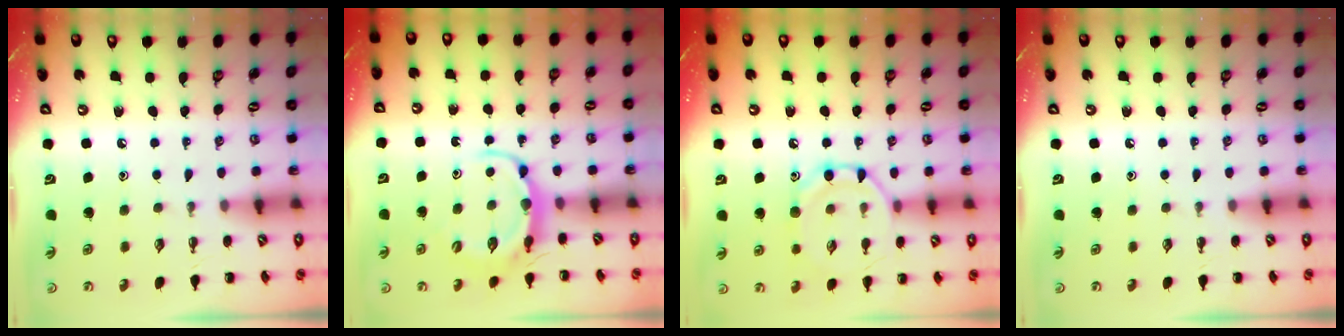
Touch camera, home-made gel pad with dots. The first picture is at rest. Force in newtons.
{"total": 5.9, "press": 5.8, "slide": 1.0}
{"total": 11.4, "press": 11.3, "slide": 0.8}
{"total": 0.0}